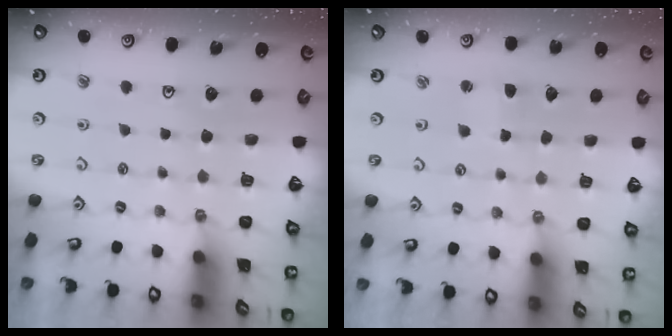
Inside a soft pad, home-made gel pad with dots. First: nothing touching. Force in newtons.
{"total": 2.5, "press": 2.5, "slide": 0.2}